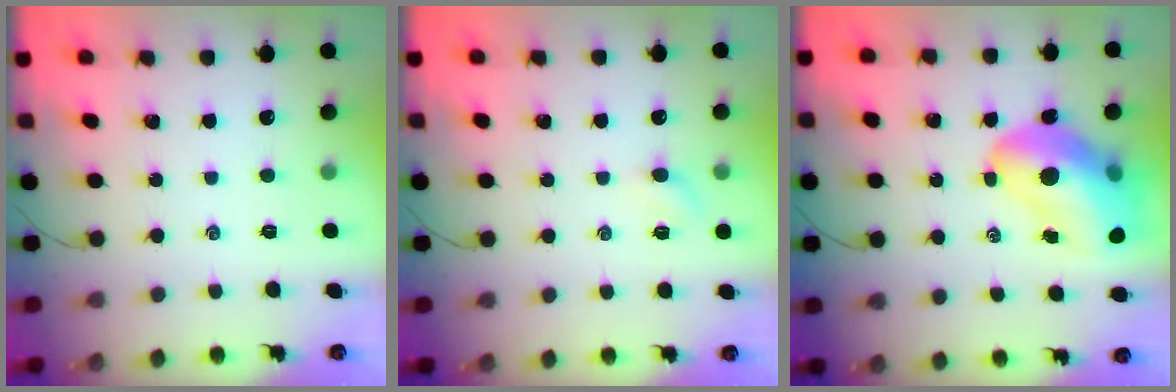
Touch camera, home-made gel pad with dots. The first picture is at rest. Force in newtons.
{"total": 3.1, "press": 2.9, "slide": 0.9}
{"total": 19.2, "press": 18.4, "slide": 5.3}